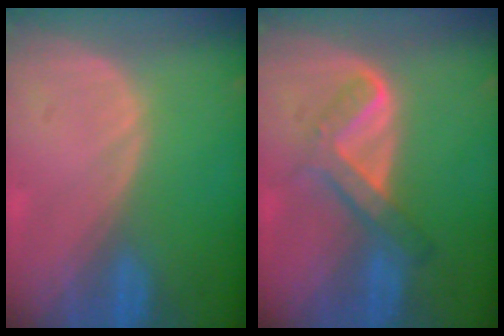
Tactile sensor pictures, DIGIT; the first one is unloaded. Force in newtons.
{"total": 5.8, "press": 5.2, "slide": 2.5}